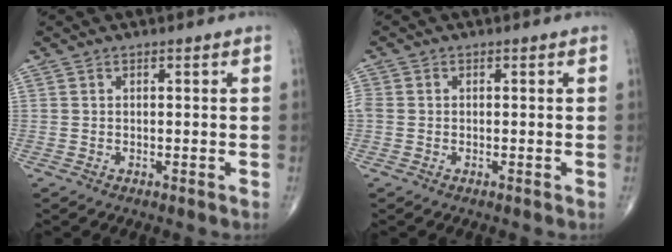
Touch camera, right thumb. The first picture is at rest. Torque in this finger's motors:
{"motor_torque": [-0.08, -0.08, 0.29, 0.06, 0.04]}